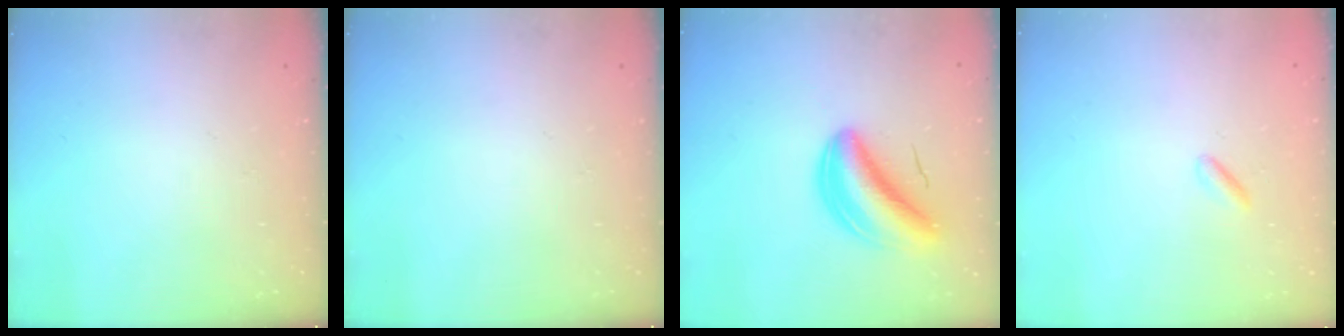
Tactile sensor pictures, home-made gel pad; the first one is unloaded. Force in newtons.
{"total": 0.0}
{"total": 8.1, "press": 7.6, "slide": 2.7}
{"total": 0.9, "press": 0.6, "slide": 0.6}